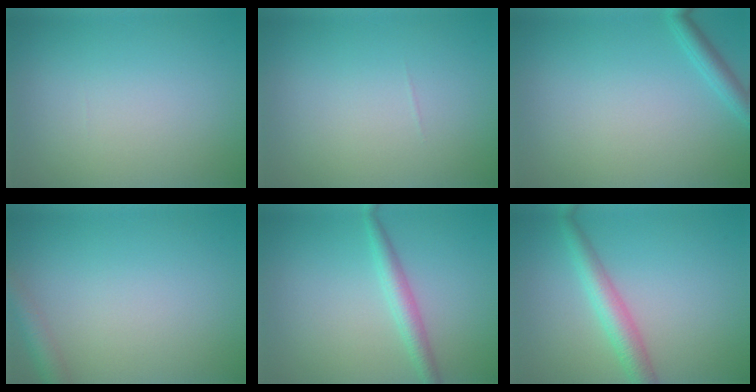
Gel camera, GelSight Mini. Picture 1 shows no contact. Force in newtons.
{"total": 0.0}
{"total": 1.8, "press": 1.8, "slide": 0.1}
{"total": 2.4, "press": 2.4, "slide": 0.1}
{"total": 2.3, "press": 2.3, "slide": 0.0}
{"total": 3.4, "press": 3.4, "slide": 0.0}